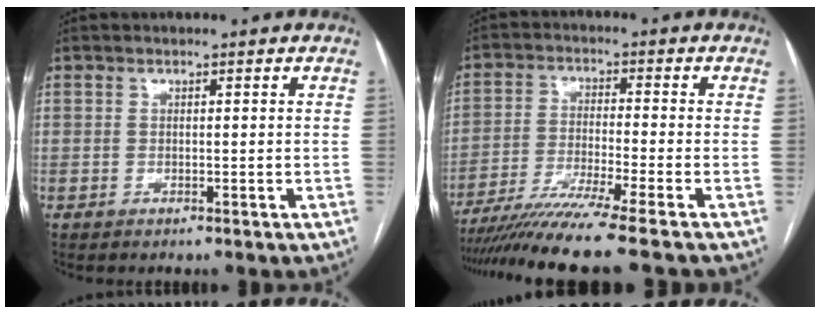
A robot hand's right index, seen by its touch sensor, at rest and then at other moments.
{"total": 11.6, "force": [-9.5, -2.4, 6.2], "torque": [-0.089, -0.037, -0.159]}